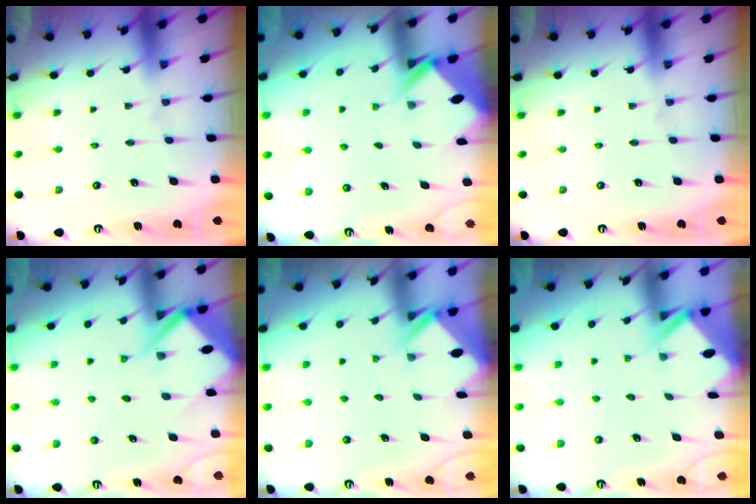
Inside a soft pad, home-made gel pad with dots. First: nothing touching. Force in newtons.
{"total": 2.7, "press": 2.7, "slide": 0.0}
{"total": 0.0}
{"total": 7.4, "press": 7.3, "slide": 0.7}
{"total": 2.4, "press": 2.4, "slide": 0.1}
{"total": 3.1, "press": 3.1, "slide": 0.3}